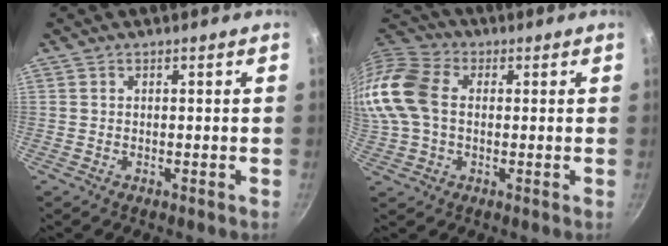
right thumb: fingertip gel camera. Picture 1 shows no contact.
{"total": 16.6, "force": [1.2, 11.8, 11.5], "torque": [-0.249, 0.031, 0.010]}